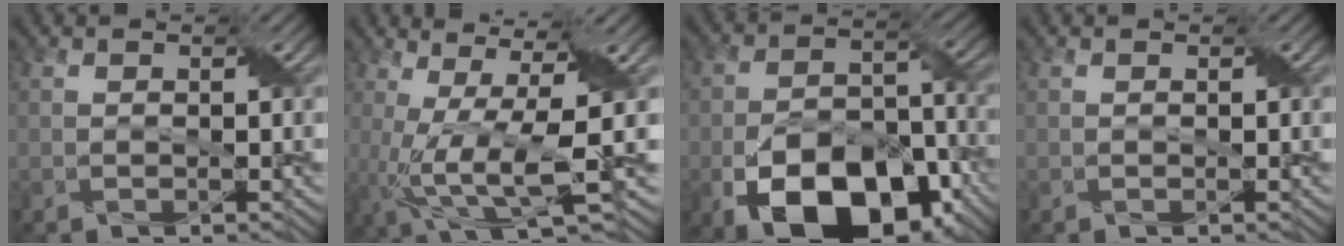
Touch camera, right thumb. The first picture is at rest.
{"total": 11.2, "force": [-1.3, 2.8, 10.8], "torque": [-0.220, 0.002, -0.004]}
{"total": 17.6, "force": [-9.2, 9.7, 11.4], "torque": [-0.196, -0.030, -0.154]}
{"total": 0.0}